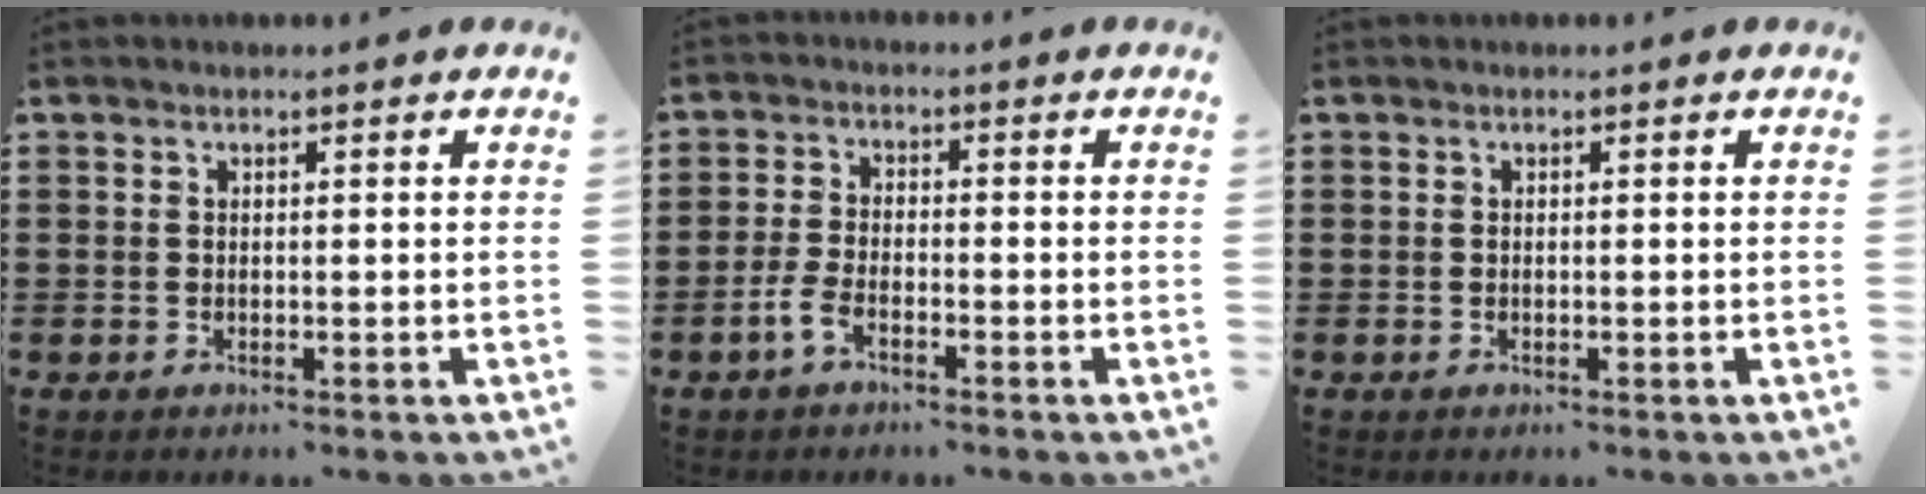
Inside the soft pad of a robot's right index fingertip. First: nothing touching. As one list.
[{"total": 3.3, "force": [-2.1, 1.2, 2.3], "torque": [-0.061, -0.002, -0.045]}, {"total": 0.0}]